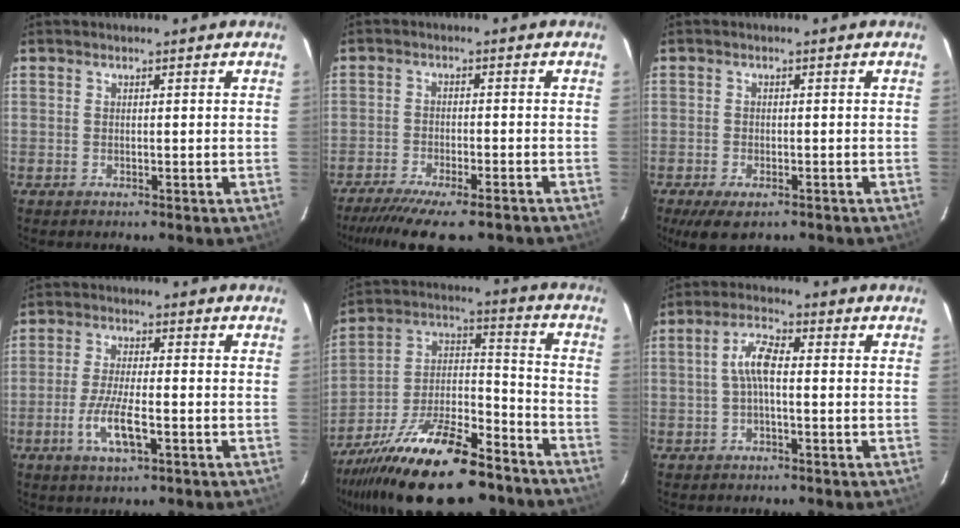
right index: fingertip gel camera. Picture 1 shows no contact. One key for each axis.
{"total": 13.9, "fx": -11.5, "fy": 2.9, "fz": 7.2, "tx": -0.151, "ty": -0.034, "tz": -0.176}
{"total": 6.2, "fx": -4.1, "fy": 2.6, "fz": 3.8, "tx": -0.083, "ty": -0.024, "tz": -0.066}
{"total": 7.4, "fx": -2.9, "fy": 1.7, "fz": 6.6, "tx": -0.137, "ty": -0.010, "tz": -0.056}
{"total": 26.1, "fx": -18.6, "fy": 9.2, "fz": 15.9, "tx": -0.300, "ty": -0.010, "tz": -0.292}
{"total": 4.9, "fx": -0.4, "fy": 1.6, "fz": 4.6, "tx": -0.097, "ty": 0.016, "tz": -0.008}